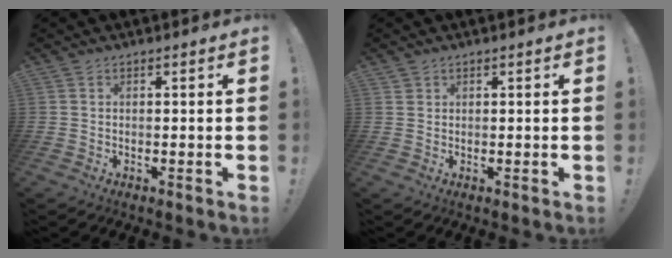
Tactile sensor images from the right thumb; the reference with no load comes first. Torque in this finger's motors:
{"motor_torque": [0.11, 0.03, 0.13, -0.08, -0.03]}